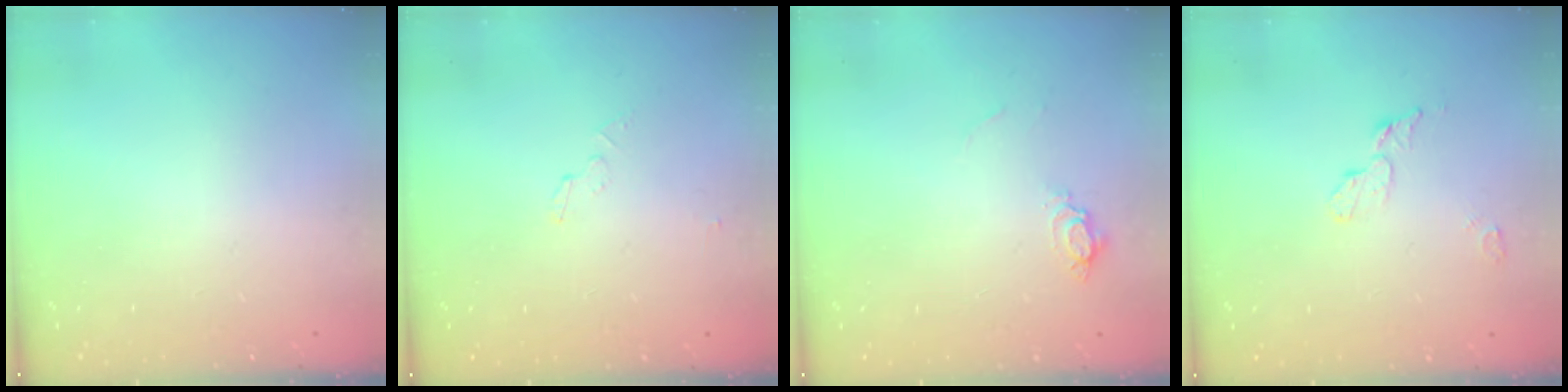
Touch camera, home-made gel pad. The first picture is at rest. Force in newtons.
{"total": 2.9, "press": 2.9, "slide": 0.2}
{"total": 6.9, "press": 6.8, "slide": 0.7}
{"total": 4.8, "press": 4.8, "slide": 0.3}